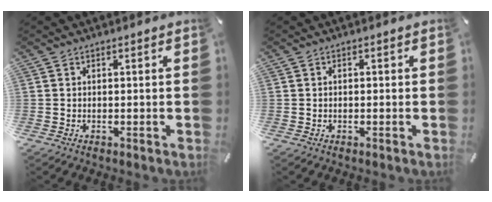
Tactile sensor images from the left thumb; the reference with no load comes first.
{"total": 0.6, "force": [-0.2, 0.3, 0.4], "torque": [-0.009, 0.000, -0.004]}